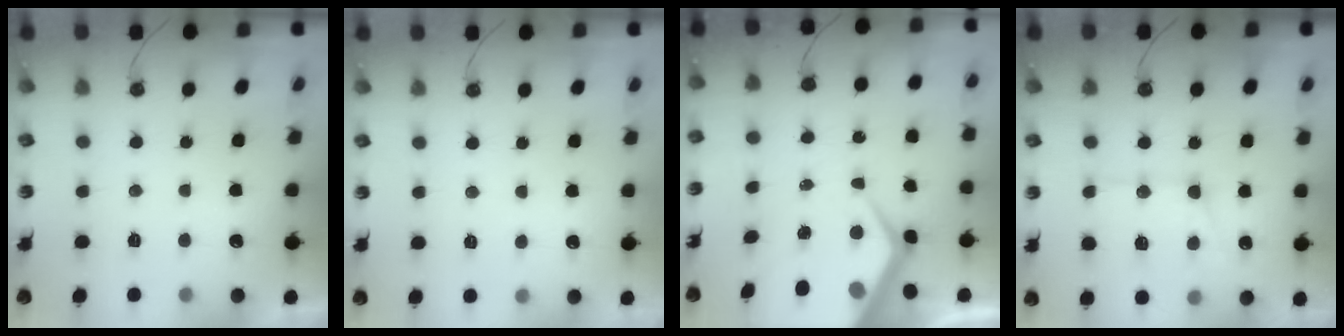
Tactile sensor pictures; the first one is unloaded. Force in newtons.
{"total": 2.8, "press": 2.8, "slide": 0.5}
{"total": 10.6, "press": 10.6, "slide": 0.9}
{"total": 13.8, "press": 13.7, "slide": 1.4}